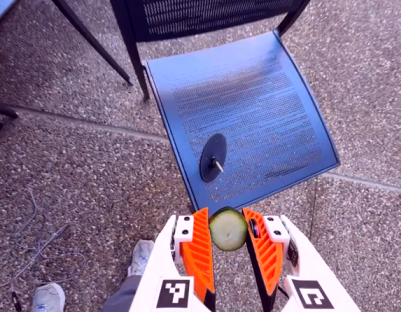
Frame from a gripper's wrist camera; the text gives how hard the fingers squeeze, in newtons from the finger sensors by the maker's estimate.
{"total": 9.0, "left": 8.4, "right": 9.6}